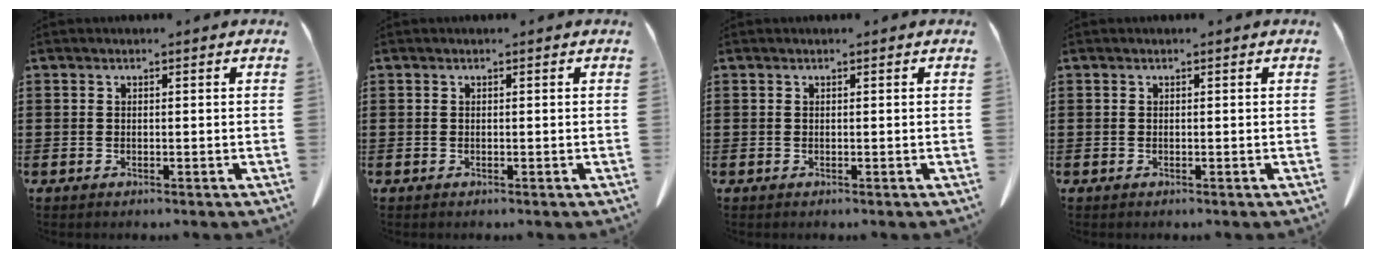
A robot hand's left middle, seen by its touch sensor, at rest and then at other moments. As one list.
[{"total": 0.0}, {"total": 0.0}, {"total": 0.0}]